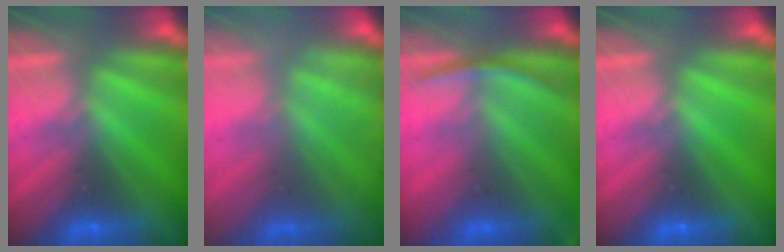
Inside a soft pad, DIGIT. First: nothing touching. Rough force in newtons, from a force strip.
{"total": 2.3}
{"total": 2.8}
{"total": 0.0}